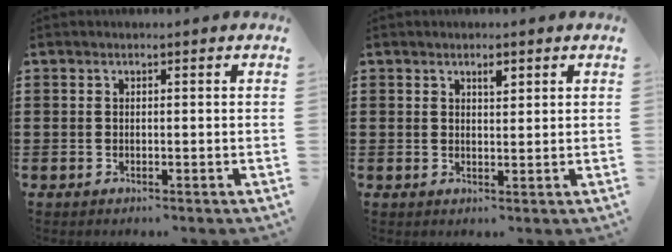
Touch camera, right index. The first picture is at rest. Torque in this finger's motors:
{"motor_torque": [0.02, -0.01, 0.00, 0.02]}